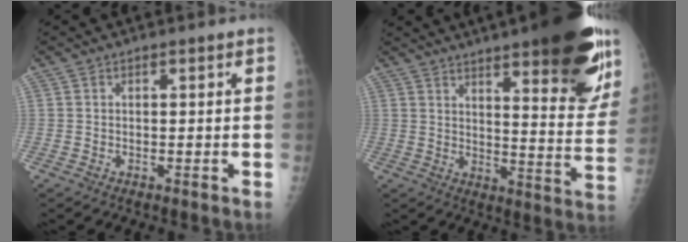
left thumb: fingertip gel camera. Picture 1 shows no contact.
{"total": 26.0, "force": [16.2, 6.2, 19.3], "torque": [-0.229, -0.063, 0.214]}